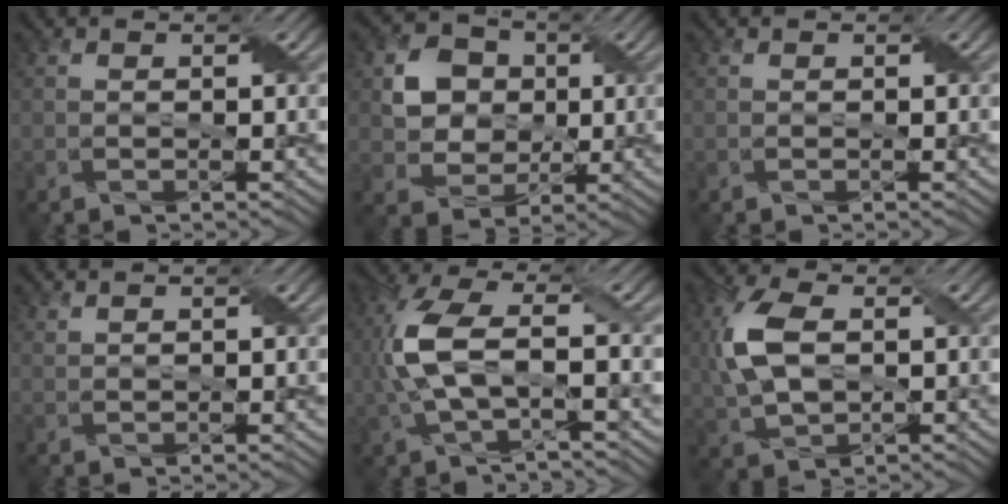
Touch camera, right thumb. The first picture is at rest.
{"total": 5.9, "force": [1.2, 5.4, 2.1], "torque": [-0.053, 0.004, 0.012]}
{"total": 0.0}
{"total": 1.0, "force": [1.0, 0.1, 0.1], "torque": [-0.006, 0.001, 0.014]}
{"total": 8.0, "force": [-0.2, 3.2, 7.4], "torque": [-0.187, 0.010, -0.005]}
{"total": 8.4, "force": [1.2, 4.9, 6.7], "torque": [-0.177, 0.010, 0.021]}